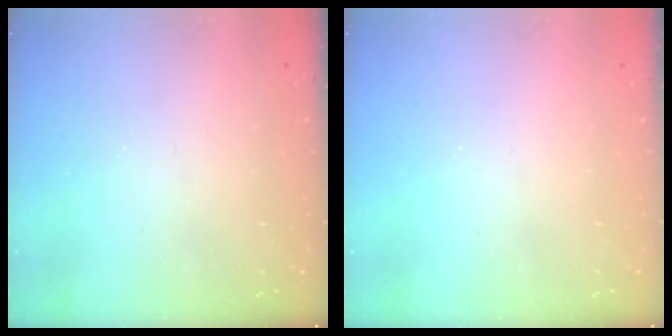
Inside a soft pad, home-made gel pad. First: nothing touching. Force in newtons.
{"total": 0.0}